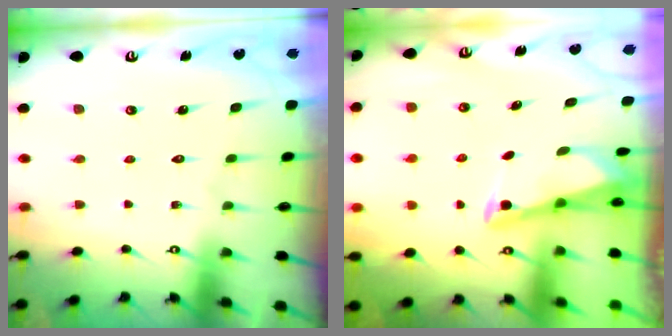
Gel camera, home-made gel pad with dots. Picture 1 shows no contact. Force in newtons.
{"total": 3.0, "press": 2.9, "slide": 0.4}